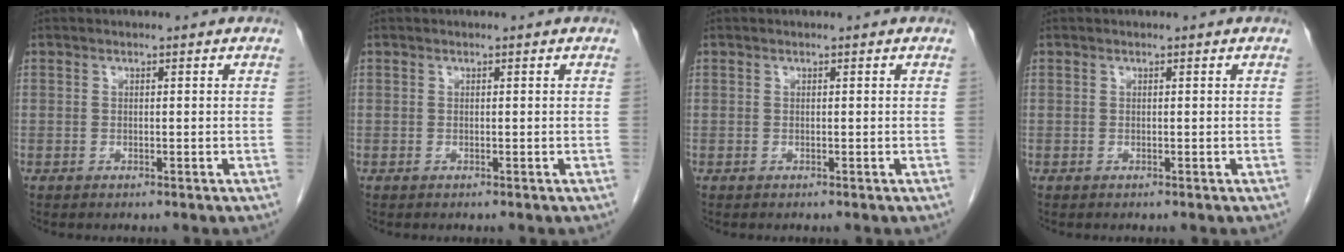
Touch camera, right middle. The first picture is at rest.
{"total": 0.0}
{"total": 0.0}
{"total": 0.0}